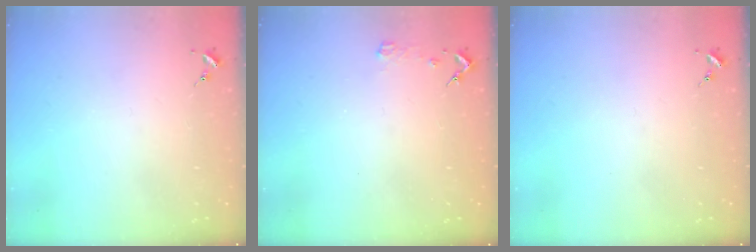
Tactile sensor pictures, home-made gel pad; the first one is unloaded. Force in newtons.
{"total": 2.3, "press": 2.3, "slide": 0.3}
{"total": 0.0}